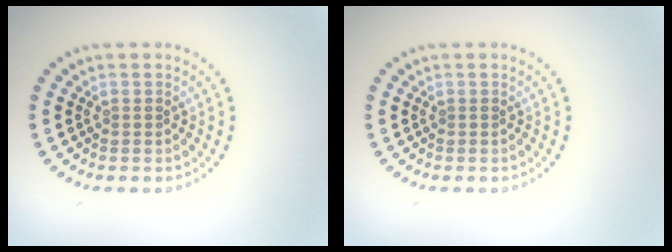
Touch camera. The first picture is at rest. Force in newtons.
{"total": 0.0}